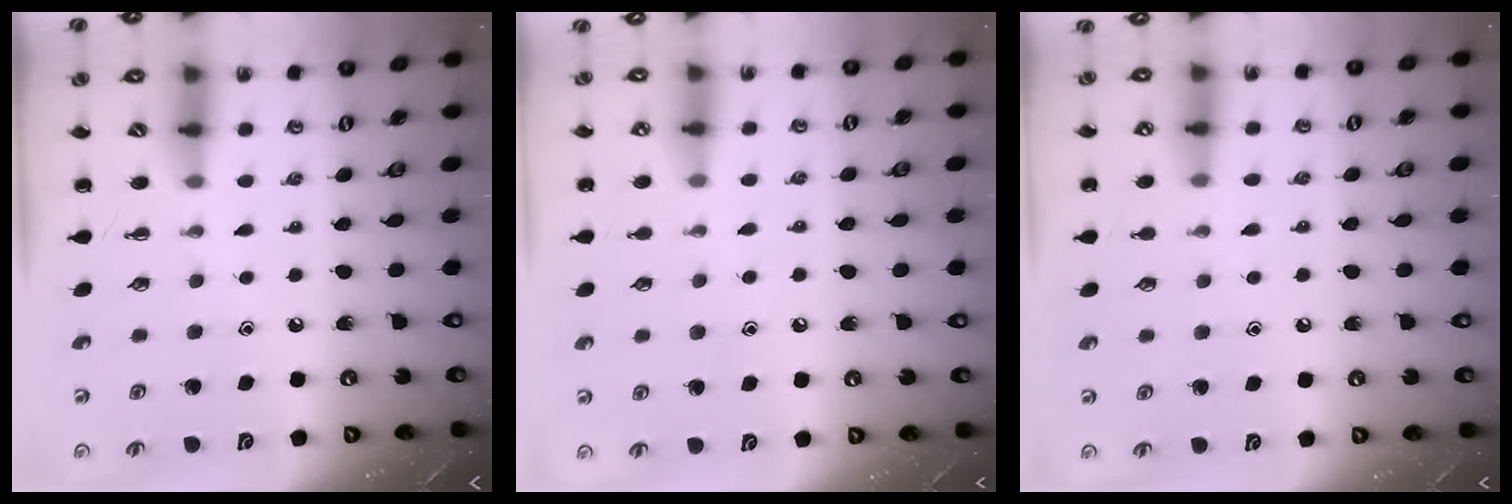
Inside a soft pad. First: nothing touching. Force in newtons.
{"total": 4.8, "press": 4.6, "slide": 1.4}
{"total": 6.0, "press": 5.7, "slide": 1.9}